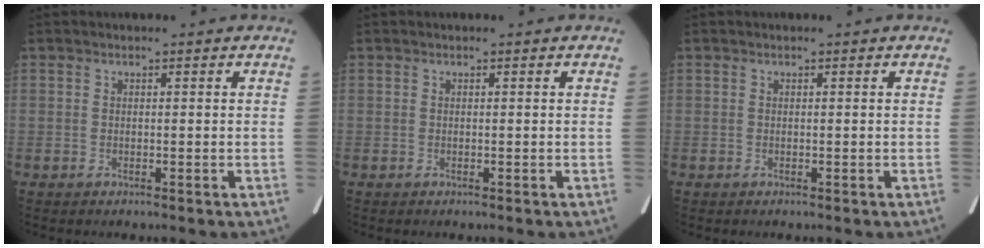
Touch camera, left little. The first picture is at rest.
{"total": 0.0}
{"total": 0.0}